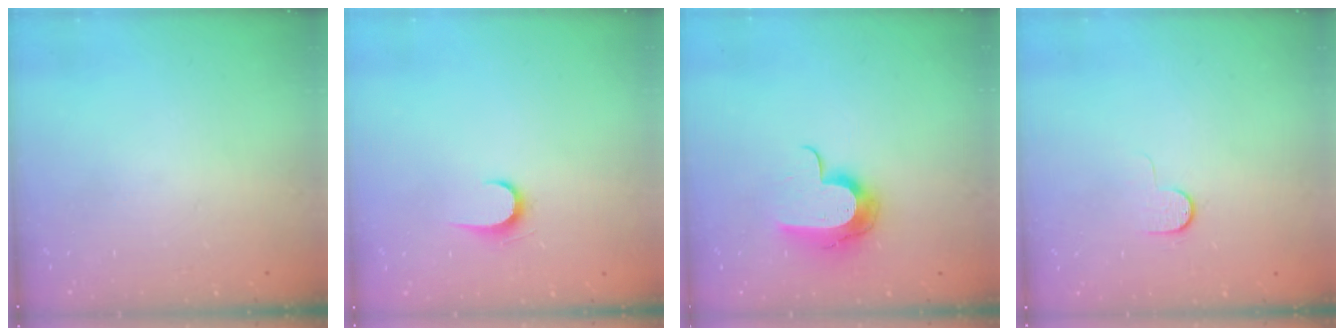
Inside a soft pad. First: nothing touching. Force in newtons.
{"total": 6.0, "press": 6.0, "slide": 0.7}
{"total": 11.3, "press": 11.2, "slide": 0.7}
{"total": 5.0, "press": 5.0, "slide": 0.5}